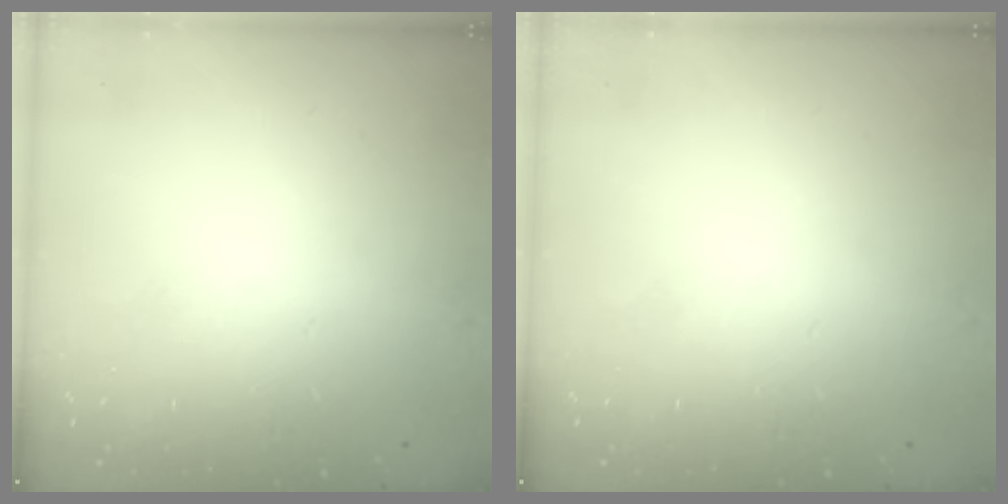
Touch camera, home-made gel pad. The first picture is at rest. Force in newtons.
{"total": 0.0}